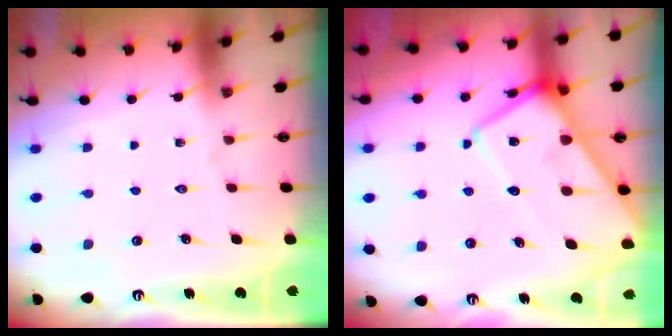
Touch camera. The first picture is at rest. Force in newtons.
{"total": 15.3, "press": 15.2, "slide": 1.7}